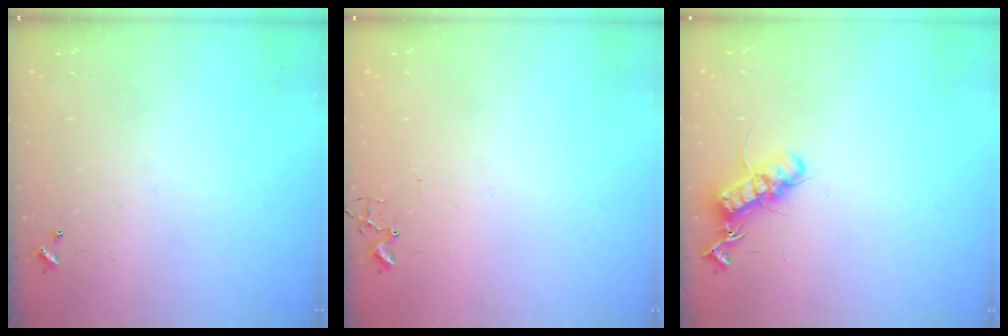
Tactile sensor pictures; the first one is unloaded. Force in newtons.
{"total": 1.7, "press": 1.6, "slide": 0.2}
{"total": 13.8, "press": 13.7, "slide": 1.3}